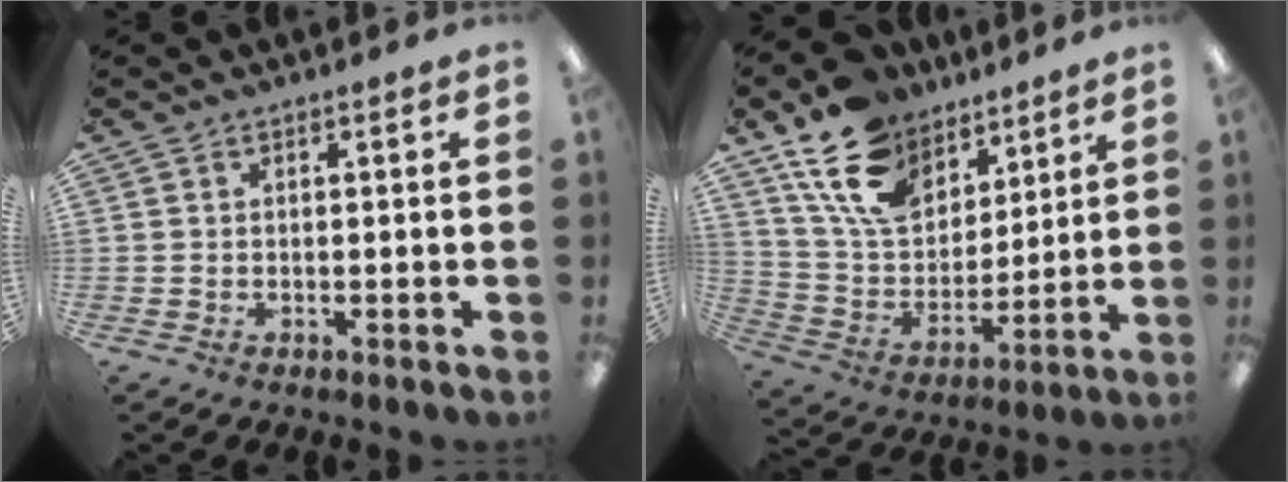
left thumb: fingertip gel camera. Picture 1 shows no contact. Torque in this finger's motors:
{"motor_torque": [2.45, 1.46, 1.40, -1.37, 0.13]}